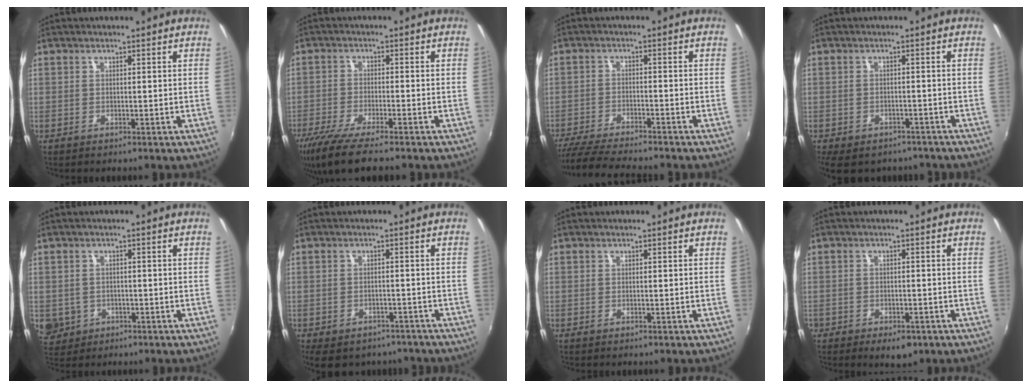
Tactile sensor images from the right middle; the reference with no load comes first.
{"total": 10.6, "force": [-8.3, 1.1, 6.4], "torque": [-0.144, -0.039, -0.148]}
{"total": 12.0, "force": [-10.7, 0.7, 5.3], "torque": [-0.125, -0.025, -0.180]}
{"total": 10.2, "force": [-7.7, 4.9, 4.5], "torque": [-0.103, -0.026, -0.102]}
{"total": 6.0, "force": [-1.3, 5.5, 2.0], "torque": [-0.055, -0.002, -0.010]}
{"total": 10.8, "force": [-8.0, 5.6, 4.5], "torque": [-0.104, -0.018, -0.102]}
{"total": 0.0}
{"total": 4.9, "force": [-3.0, 2.8, 2.6], "torque": [-0.062, -0.014, -0.042]}